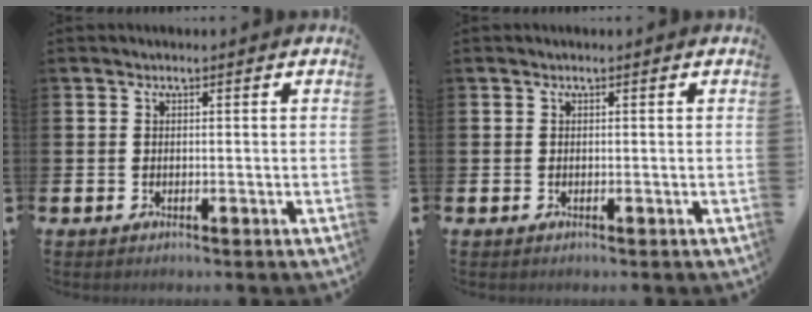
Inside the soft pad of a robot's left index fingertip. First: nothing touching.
{"total": 0.0}